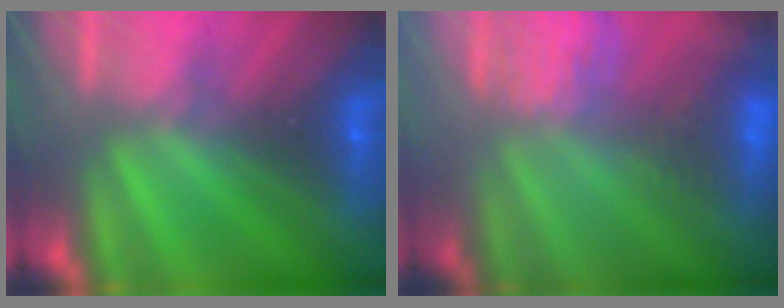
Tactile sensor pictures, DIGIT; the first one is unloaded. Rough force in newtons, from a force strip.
{"total": 4.8}